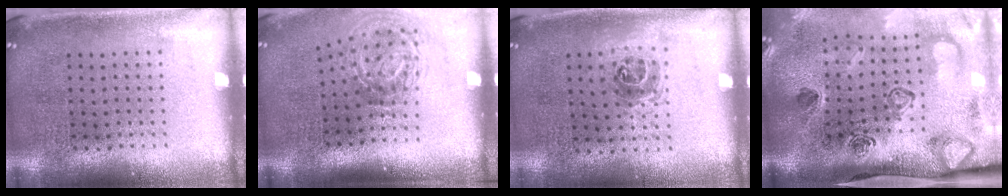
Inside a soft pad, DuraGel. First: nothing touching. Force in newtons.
{"total": 2.1, "press": 1.3, "slide": 1.7}
{"total": 0.9, "press": 0.8, "slide": 0.5}
{"total": 4.7, "press": 3.2, "slide": 3.4}